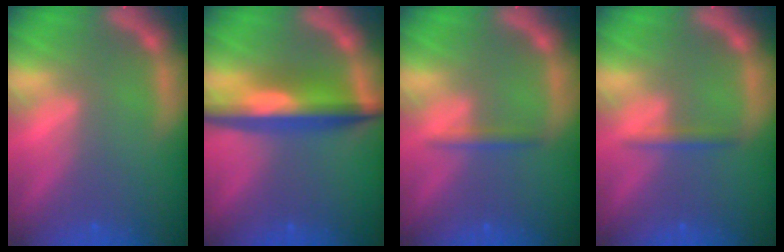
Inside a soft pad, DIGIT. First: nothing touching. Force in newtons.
{"total": 7.1}
{"total": 1.4}
{"total": 1.4}